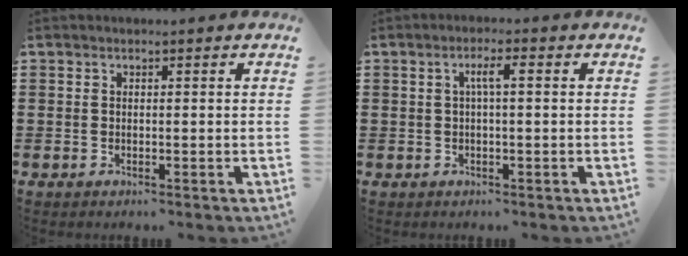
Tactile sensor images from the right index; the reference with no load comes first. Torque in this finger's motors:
{"motor_torque": [0.73, -0.01, 0.14, 0.07]}